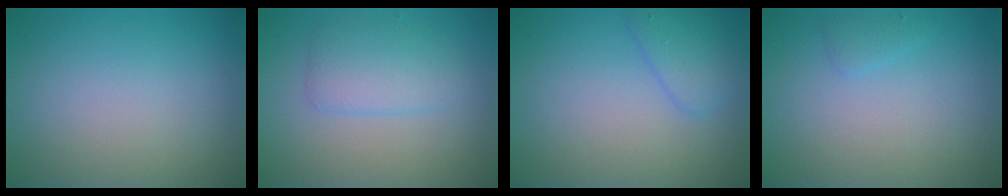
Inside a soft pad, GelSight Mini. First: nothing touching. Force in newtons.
{"total": 2.9, "press": 2.9, "slide": 0.2}
{"total": 2.2, "press": 2.2, "slide": 0.1}
{"total": 0.9, "press": 0.9, "slide": 0.1}